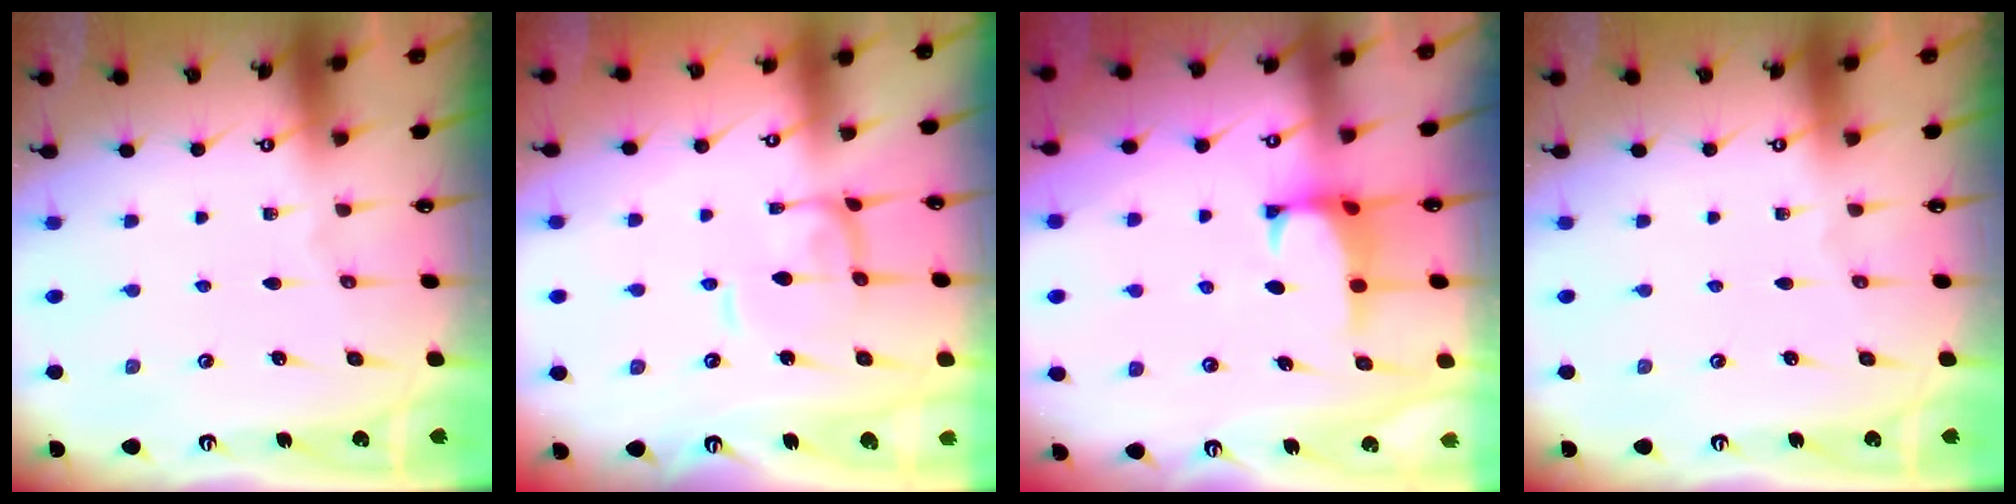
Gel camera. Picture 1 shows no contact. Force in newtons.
{"total": 0.0}
{"total": 1.3, "press": 1.2, "slide": 0.6}
{"total": 0.0}